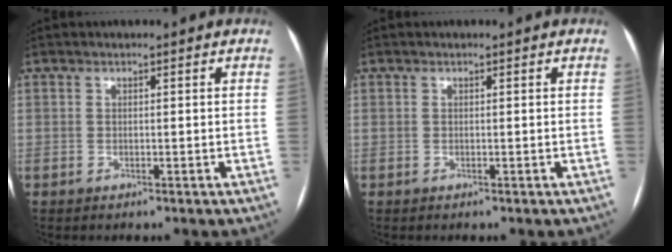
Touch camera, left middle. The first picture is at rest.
{"total": 0.0}